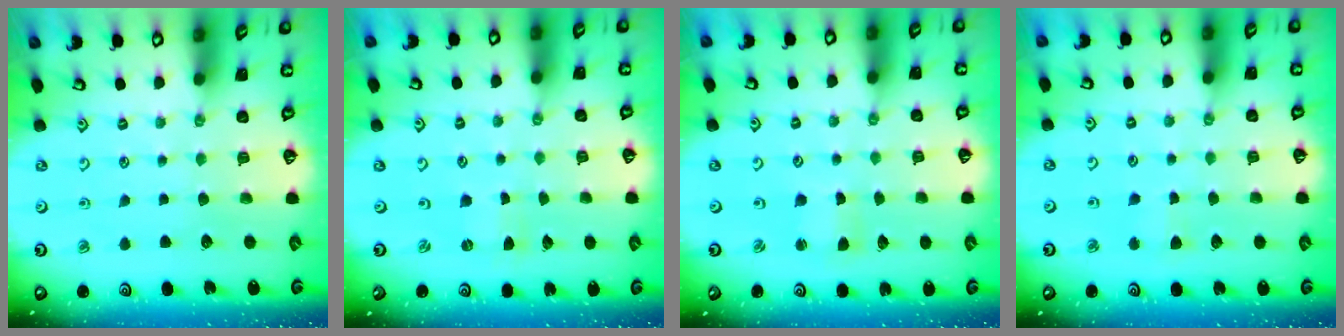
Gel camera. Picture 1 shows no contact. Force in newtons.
{"total": 0.0}
{"total": 1.7, "press": 1.7, "slide": 0.3}
{"total": 2.8, "press": 2.7, "slide": 0.4}